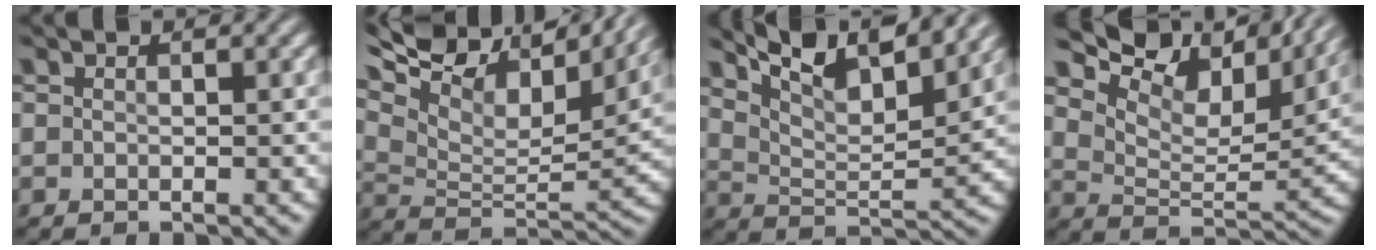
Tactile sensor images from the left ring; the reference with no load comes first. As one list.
[{"total": 14.5, "force": [10.6, 5.4, 8.3], "torque": [-0.174, 0.045, 0.161]}, {"total": 9.9, "force": [7.4, 2.7, 6.0], "torque": [-0.109, 0.013, 0.106]}, {"total": 12.9, "force": [9.8, 4.7, 7.0], "torque": [-0.143, 0.021, 0.149]}]